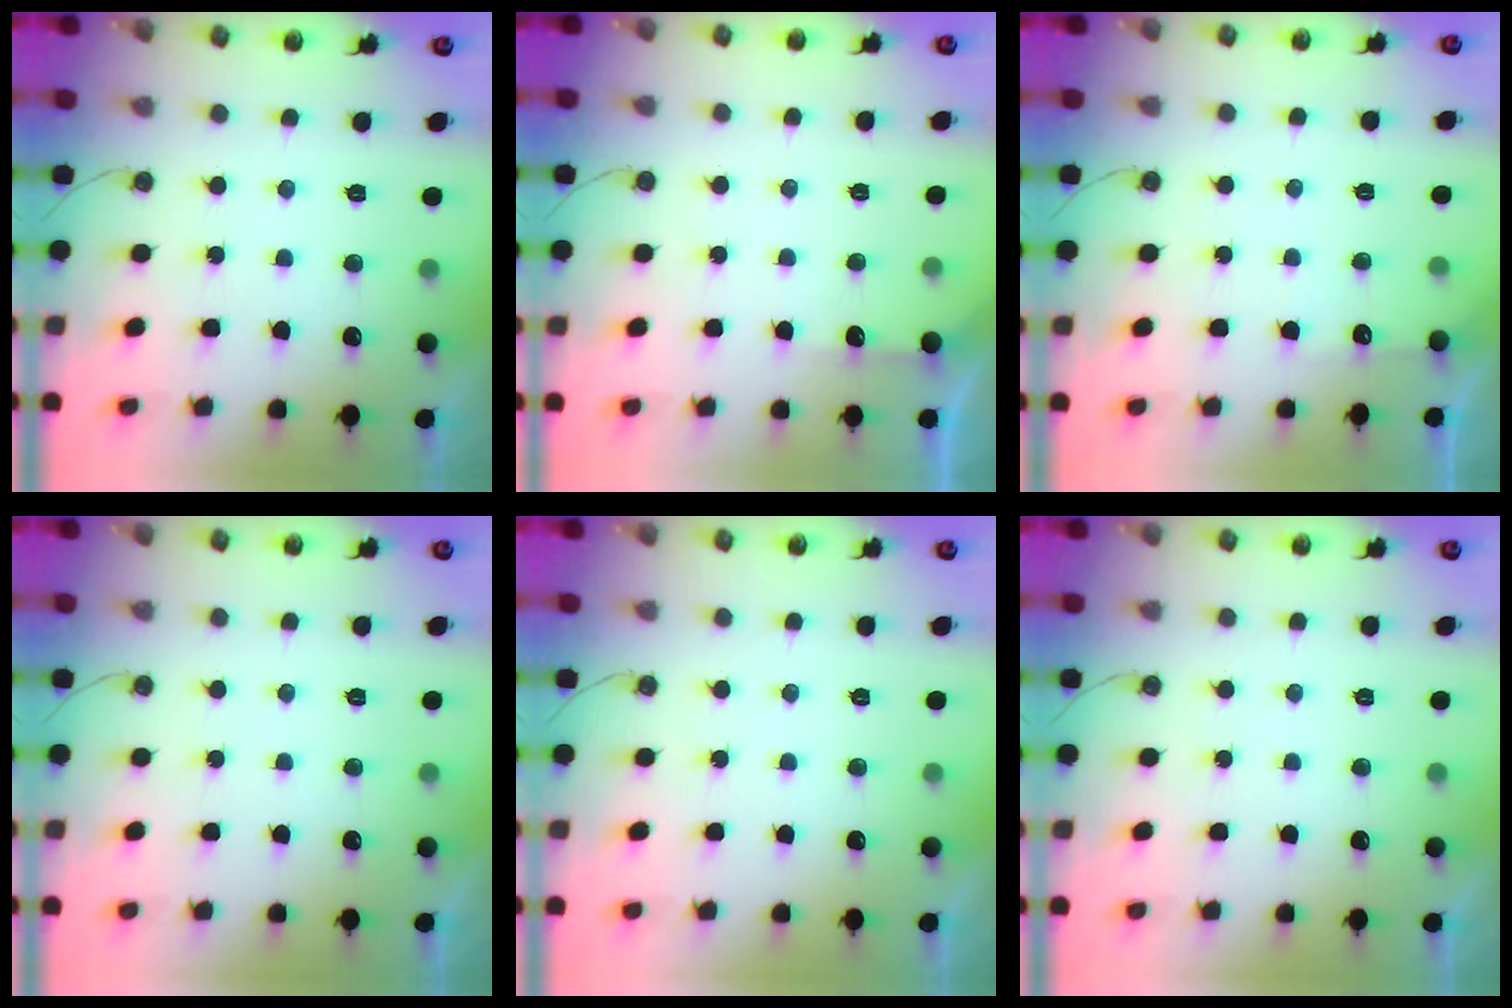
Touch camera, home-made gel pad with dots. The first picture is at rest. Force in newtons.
{"total": 3.4, "press": 3.4, "slide": 0.4}
{"total": 5.4, "press": 5.4, "slide": 0.6}
{"total": 0.0}
{"total": 0.0}
{"total": 0.0}